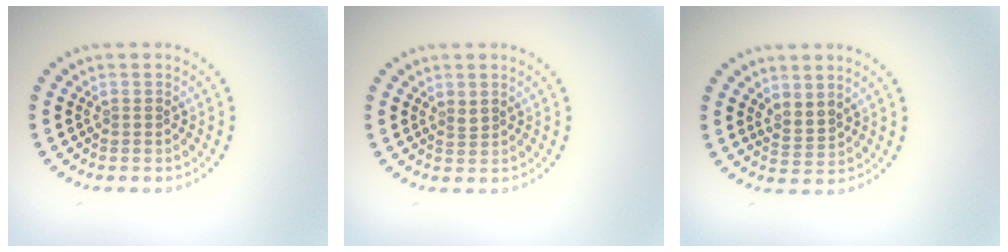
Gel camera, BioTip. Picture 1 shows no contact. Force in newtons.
{"total": 0.7, "press": 0.6, "slide": 0.3}
{"total": 1.7, "press": 1.4, "slide": 1.1}